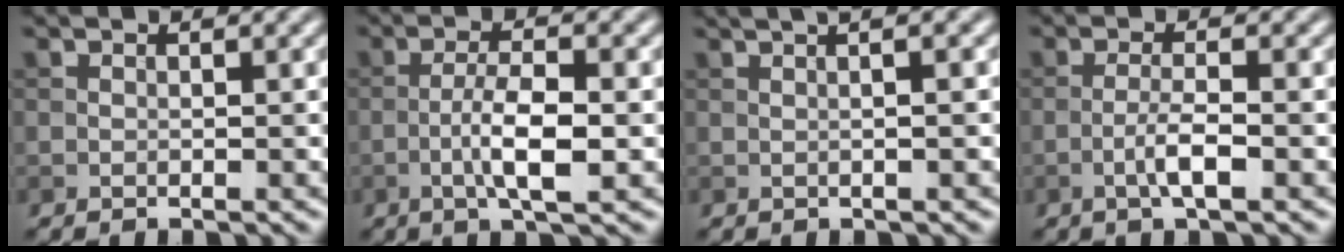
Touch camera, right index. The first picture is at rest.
{"total": 4.9, "force": [-1.3, 1.1, 4.6], "torque": [-0.085, 0.004, -0.026]}
{"total": 6.7, "force": [2.5, 3.1, 5.3], "torque": [-0.027, 0.044, -0.001]}
{"total": 2.6, "force": [-1.0, 0.4, 2.3], "torque": [-0.046, 0.006, -0.024]}